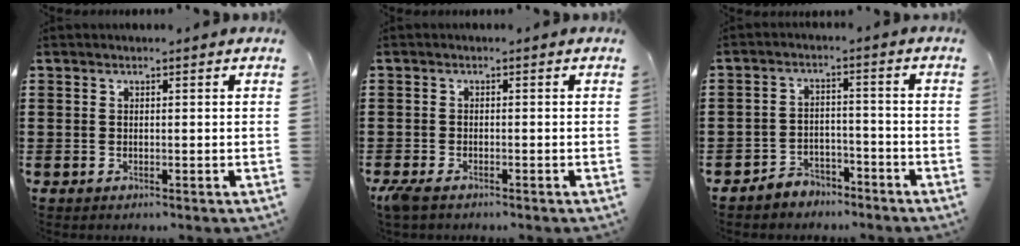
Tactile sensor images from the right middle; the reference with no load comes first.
{"total": 1.8, "force": [-1.5, 0.4, 1.0], "torque": [-0.034, -0.004, -0.034]}
{"total": 3.6, "force": [-3.4, 1.0, 0.0], "torque": [-0.008, 0.004, -0.073]}